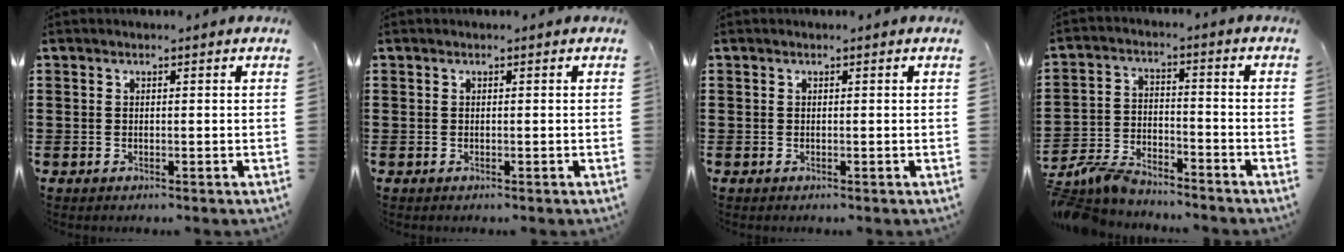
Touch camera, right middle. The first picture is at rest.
{"total": 0.0}
{"total": 0.0}
{"total": 6.3, "force": [-5.9, 1.3, 1.6], "torque": [-0.050, 0.004, -0.122]}